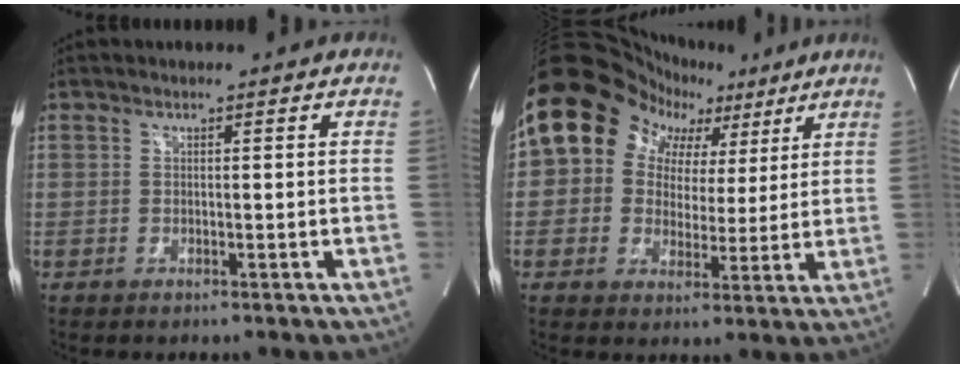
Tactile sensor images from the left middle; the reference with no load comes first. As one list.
[{"total": 12.7, "force": [4.9, 10.8, 4.5], "torque": [-0.059, 0.064, 0.082]}]